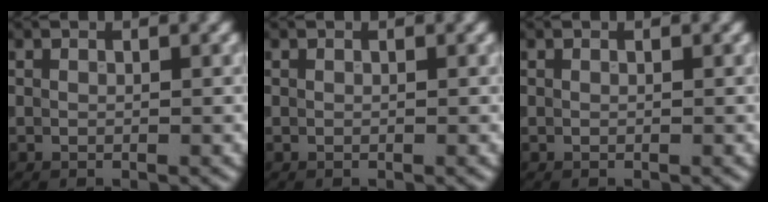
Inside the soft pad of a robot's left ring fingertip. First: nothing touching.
{"total": 0.0}
{"total": 0.0}